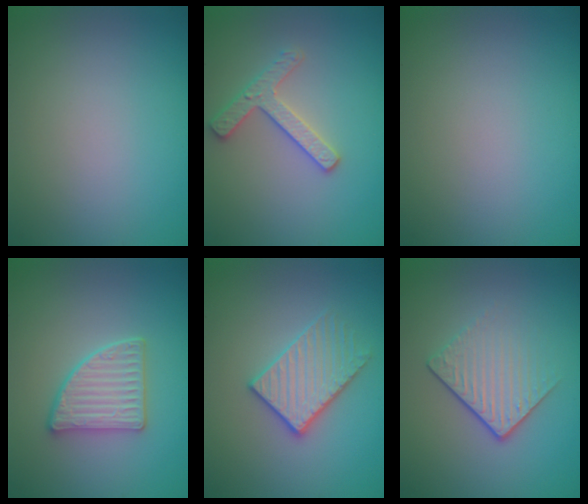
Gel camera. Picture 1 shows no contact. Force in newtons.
{"total": 2.6, "press": 2.6, "slide": 0.3}
{"total": 0.0}
{"total": 3.5, "press": 3.2, "slide": 1.5}
{"total": 3.2, "press": 3.0, "slide": 1.1}
{"total": 4.0, "press": 2.5, "slide": 3.2}